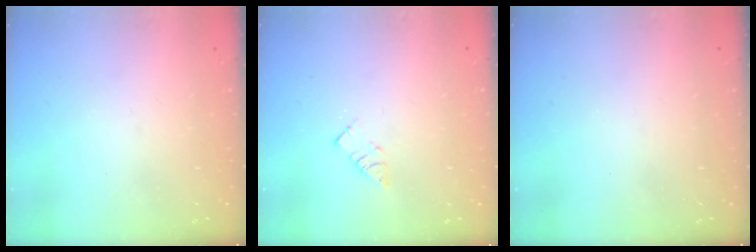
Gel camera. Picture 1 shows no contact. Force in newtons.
{"total": 4.0, "press": 4.0, "slide": 0.0}
{"total": 0.0}